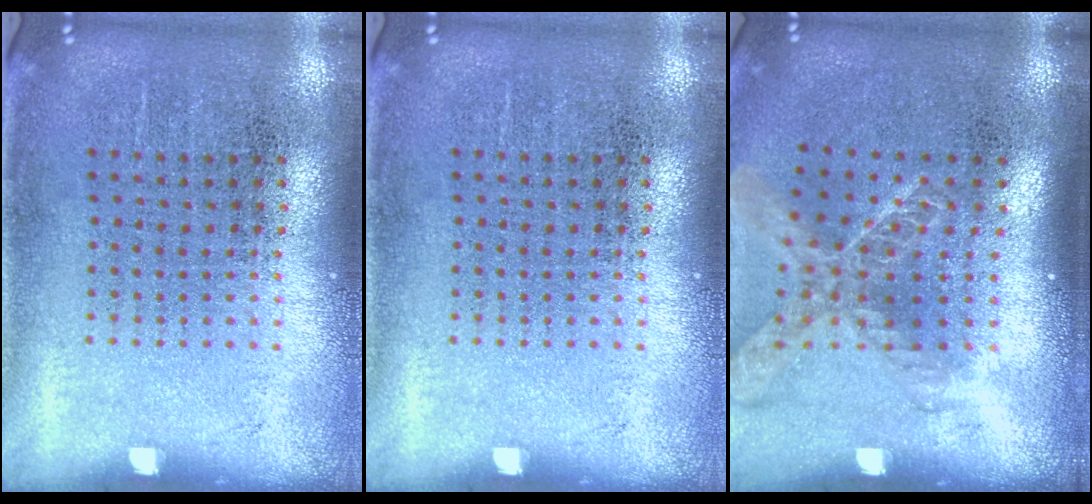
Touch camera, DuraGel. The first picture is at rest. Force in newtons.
{"total": 0.0}
{"total": 1.9, "press": 1.5, "slide": 1.3}